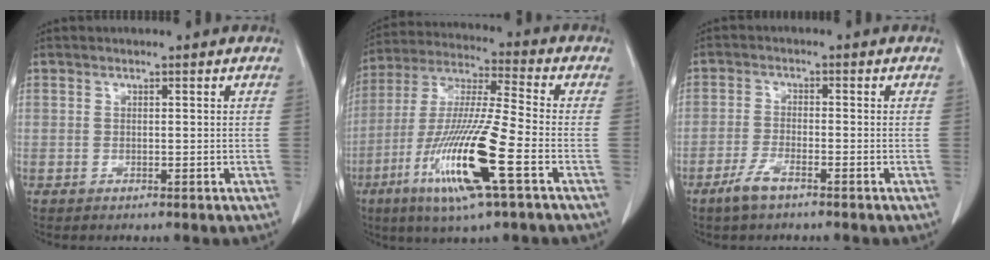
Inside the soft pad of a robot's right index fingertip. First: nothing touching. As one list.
[{"total": 17.5, "force": [-6.5, 0.6, 16.2], "torque": [-0.336, -0.025, -0.125]}, {"total": 3.7, "force": [-2.6, 0.7, 2.5], "torque": [-0.057, -0.004, -0.050]}]